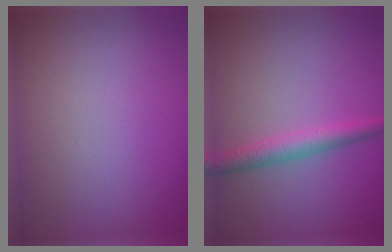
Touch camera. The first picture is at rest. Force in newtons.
{"total": 2.7, "press": 2.7, "slide": 0.0}